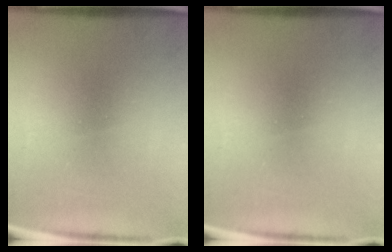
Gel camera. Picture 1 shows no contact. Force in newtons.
{"total": 0.0}